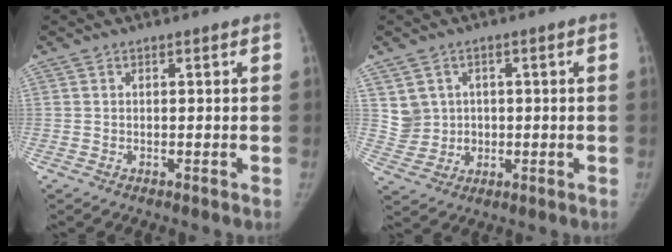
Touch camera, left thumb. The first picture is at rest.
{"total": 5.8, "force": [1.1, 5.5, 1.1], "torque": [0.006, 0.000, 0.026]}